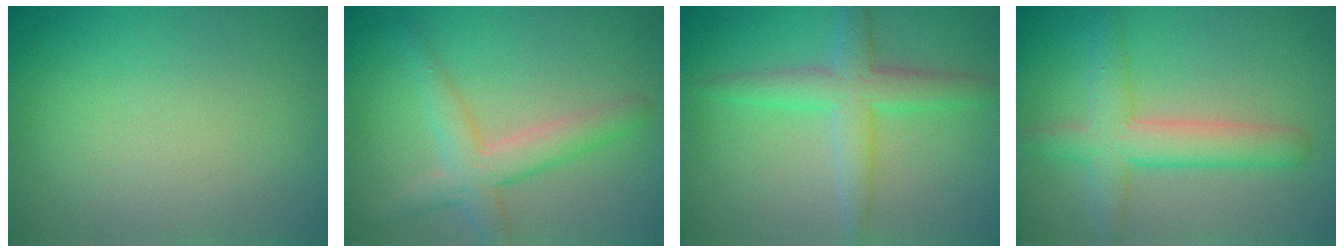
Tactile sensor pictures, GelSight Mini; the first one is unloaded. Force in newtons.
{"total": 4.0, "press": 3.9, "slide": 0.2}
{"total": 4.1, "press": 4.1, "slide": 0.1}
{"total": 4.9, "press": 4.9, "slide": 0.2}